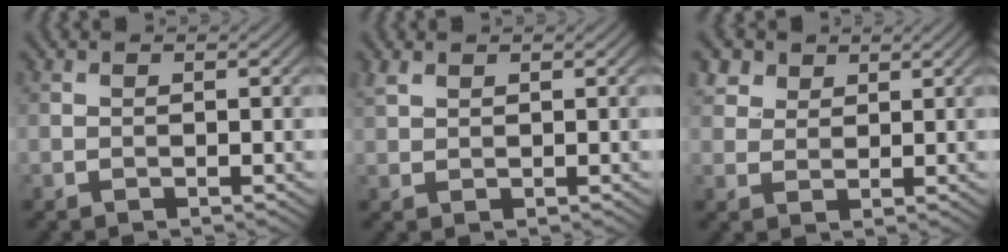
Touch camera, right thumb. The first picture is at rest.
{"total": 1.6, "force": [1.2, 0.8, 0.8], "torque": [-0.023, 0.005, 0.030]}
{"total": 4.3, "force": [2.9, 2.8, 1.6], "torque": [-0.051, -0.005, 0.071]}